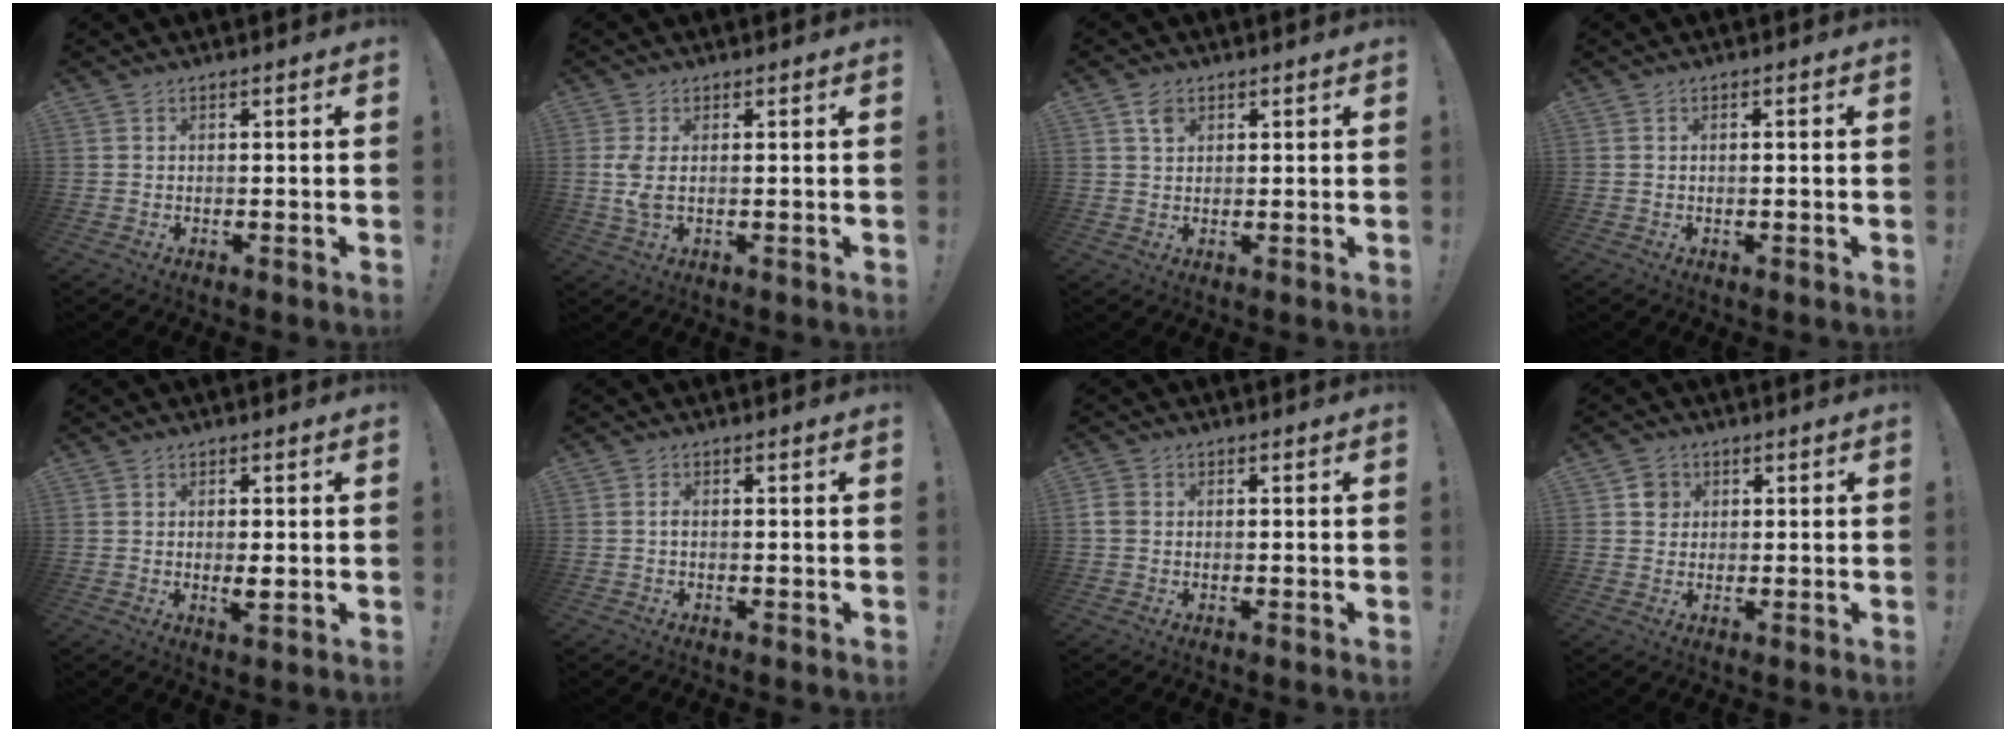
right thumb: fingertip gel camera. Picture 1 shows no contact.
{"total": 4.3, "force": [0.8, 1.6, 3.9], "torque": [-0.074, -0.005, 0.014]}
{"total": 3.1, "force": [1.6, 2.2, 1.5], "torque": [-0.025, 0.001, 0.030]}
{"total": 0.8, "force": [-0.2, -0.4, 0.6], "torque": [-0.006, -0.004, -0.005]}
{"total": 2.5, "force": [0.1, 1.0, 2.3], "torque": [-0.028, -0.005, 0.000]}
{"total": 0.9, "force": [-0.5, 0.4, 0.7], "torque": [-0.021, 0.006, -0.008]}
{"total": 2.5, "force": [-0.2, 2.0, 1.5], "torque": [-0.034, 0.005, -0.002]}
{"total": 3.9, "force": [1.0, 3.7, 1.0], "torque": [-0.007, 0.005, 0.017]}